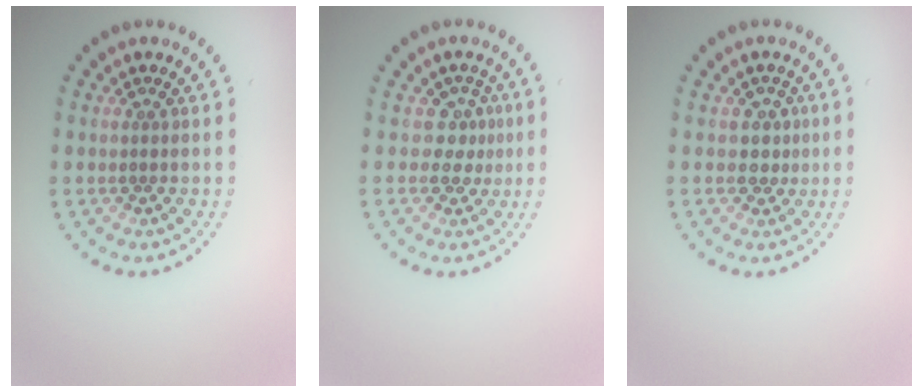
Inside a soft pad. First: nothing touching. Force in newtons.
{"total": 2.2, "press": 1.5, "slide": 1.6}
{"total": 1.7, "press": 1.2, "slide": 1.1}